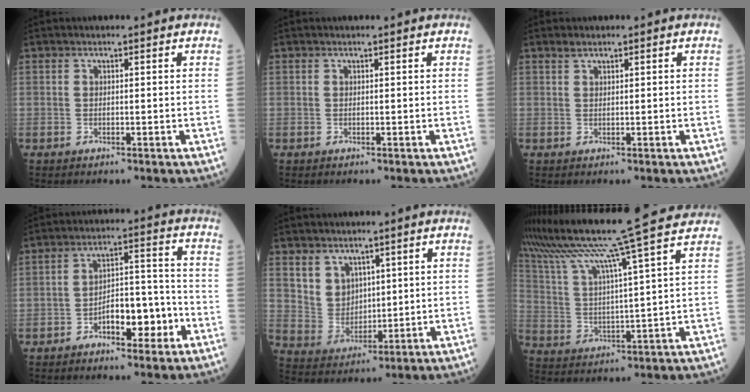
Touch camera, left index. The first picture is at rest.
{"total": 0.9, "force": [0.8, -0.1, 0.4], "torque": [-0.009, 0.001, 0.010]}
{"total": 0.9, "force": [0.8, 0.2, 0.3], "torque": [-0.010, 0.006, 0.019]}
{"total": 8.0, "force": [-4.0, 3.0, 6.3], "torque": [-0.101, 0.025, -0.063]}
{"total": 6.0, "force": [2.6, 5.1, 1.7], "torque": [-0.043, 0.012, 0.060]}
{"total": 19.0, "force": [15.9, -2.8, 10.1], "torque": [-0.189, -0.005, 0.245]}